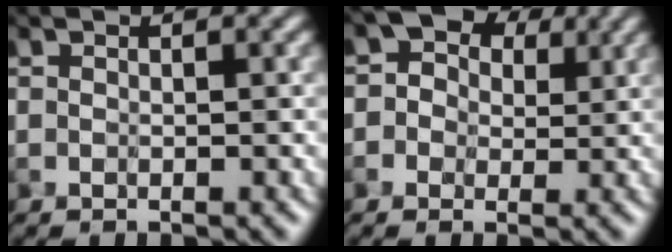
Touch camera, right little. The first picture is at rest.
{"total": 4.7, "force": [1.7, 3.6, 2.4], "torque": [-0.022, 0.010, -0.002]}